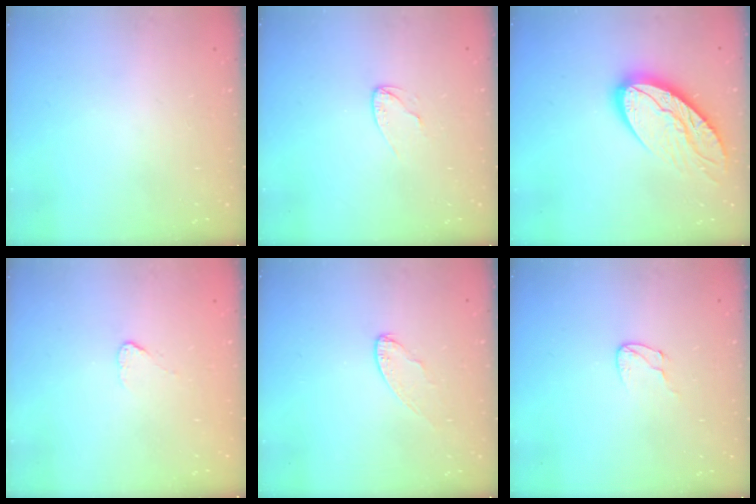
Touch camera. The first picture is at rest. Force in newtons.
{"total": 3.6, "press": 3.6, "slide": 0.4}
{"total": 16.6, "press": 16.6, "slide": 1.2}
{"total": 2.7, "press": 2.7, "slide": 0.3}
{"total": 4.8, "press": 4.8, "slide": 0.3}
{"total": 5.0, "press": 5.0, "slide": 0.4}